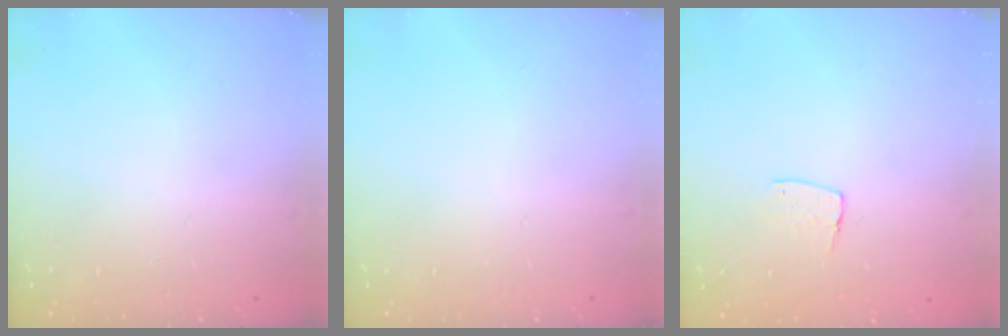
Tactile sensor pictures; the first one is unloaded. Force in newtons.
{"total": 0.0}
{"total": 5.5, "press": 5.5, "slide": 0.4}